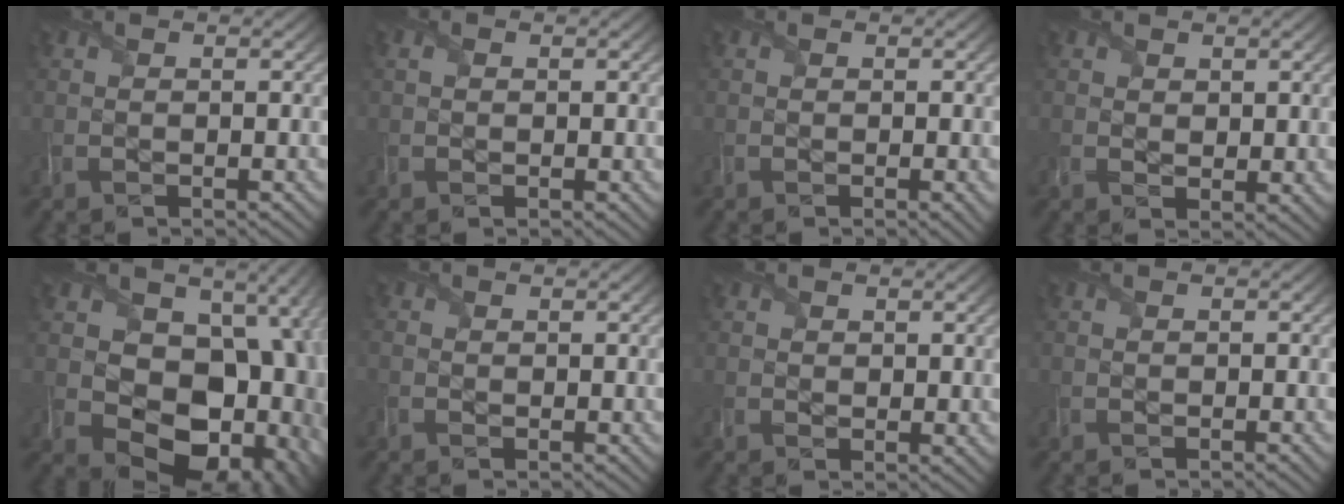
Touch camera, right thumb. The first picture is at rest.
{"total": 0.7, "force": [0.1, 0.7, 0.2], "torque": [-0.003, -0.001, 0.003]}
{"total": 0.9, "force": [0.0, 0.4, 0.8], "torque": [-0.013, -0.004, -0.005]}
{"total": 1.9, "force": [1.1, 1.5, 0.6], "torque": [-0.010, -0.007, 0.022]}
{"total": 17.7, "force": [-0.4, 14.6, 9.9], "torque": [-0.153, -0.017, 0.015]}
{"total": 1.0, "force": [-0.1, 1.0, 0.1], "torque": [-0.001, -0.002, -0.002]}
{"total": 1.4, "force": [0.8, 1.1, 0.4], "torque": [-0.005, -0.003, 0.017]}
{"total": 0.0}